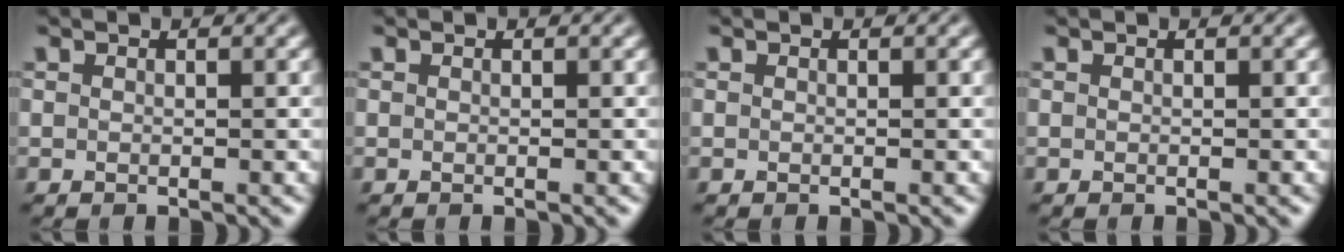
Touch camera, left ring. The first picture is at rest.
{"total": 0.0}
{"total": 0.0}
{"total": 0.0}